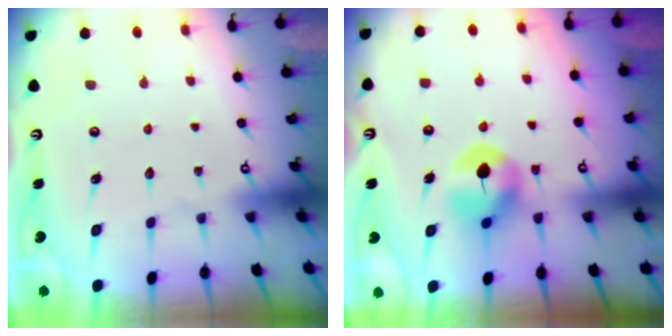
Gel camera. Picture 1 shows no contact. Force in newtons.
{"total": 7.9, "press": 7.9, "slide": 0.2}